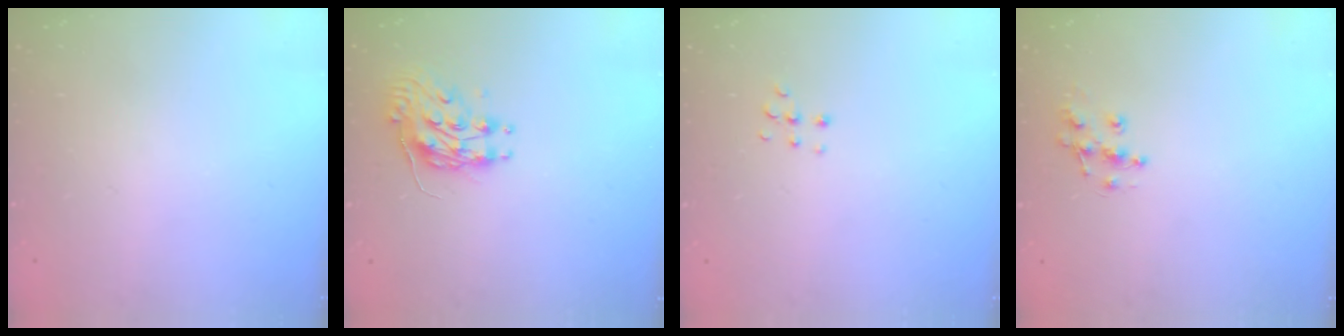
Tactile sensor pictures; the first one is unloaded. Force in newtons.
{"total": 9.3, "press": 9.3, "slide": 0.1}
{"total": 4.4, "press": 4.4, "slide": 0.3}
{"total": 8.5, "press": 8.4, "slide": 0.6}